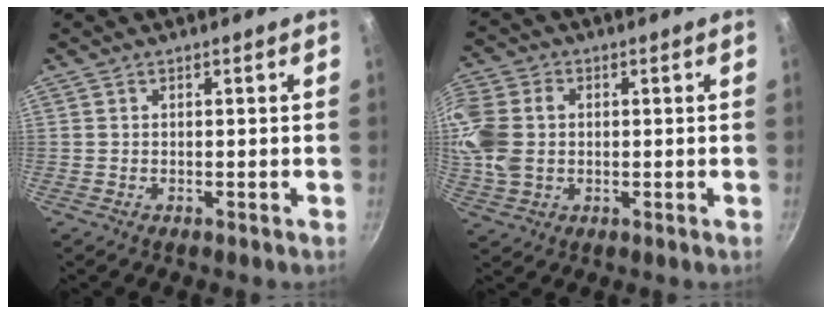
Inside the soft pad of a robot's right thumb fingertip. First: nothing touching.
{"total": 11.6, "force": [0.5, 8.9, 7.4], "torque": [-0.159, 0.003, 0.004]}